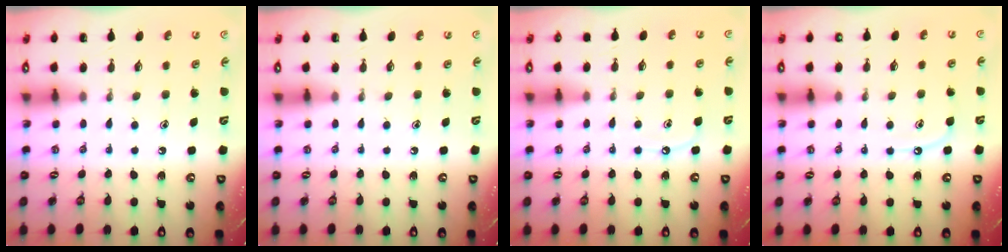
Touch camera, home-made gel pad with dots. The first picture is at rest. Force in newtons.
{"total": 0.0}
{"total": 6.8, "press": 6.7, "slide": 0.9}
{"total": 5.5, "press": 5.5, "slide": 0.5}